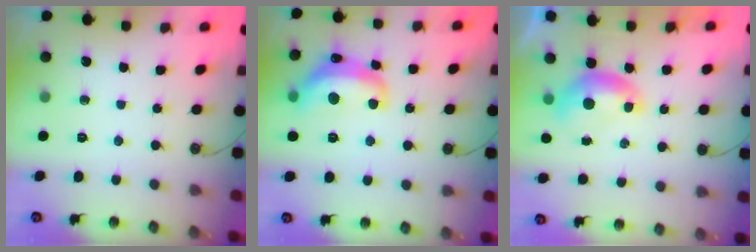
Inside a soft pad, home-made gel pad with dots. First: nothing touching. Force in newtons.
{"total": 9.0, "press": 8.9, "slide": 0.8}
{"total": 0.0}